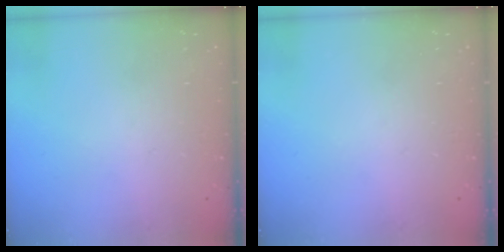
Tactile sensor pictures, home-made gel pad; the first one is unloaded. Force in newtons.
{"total": 0.0}